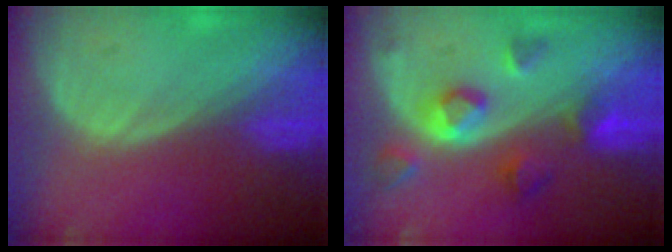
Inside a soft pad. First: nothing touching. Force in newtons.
{"total": 7.6, "press": 6.8, "slide": 3.4}